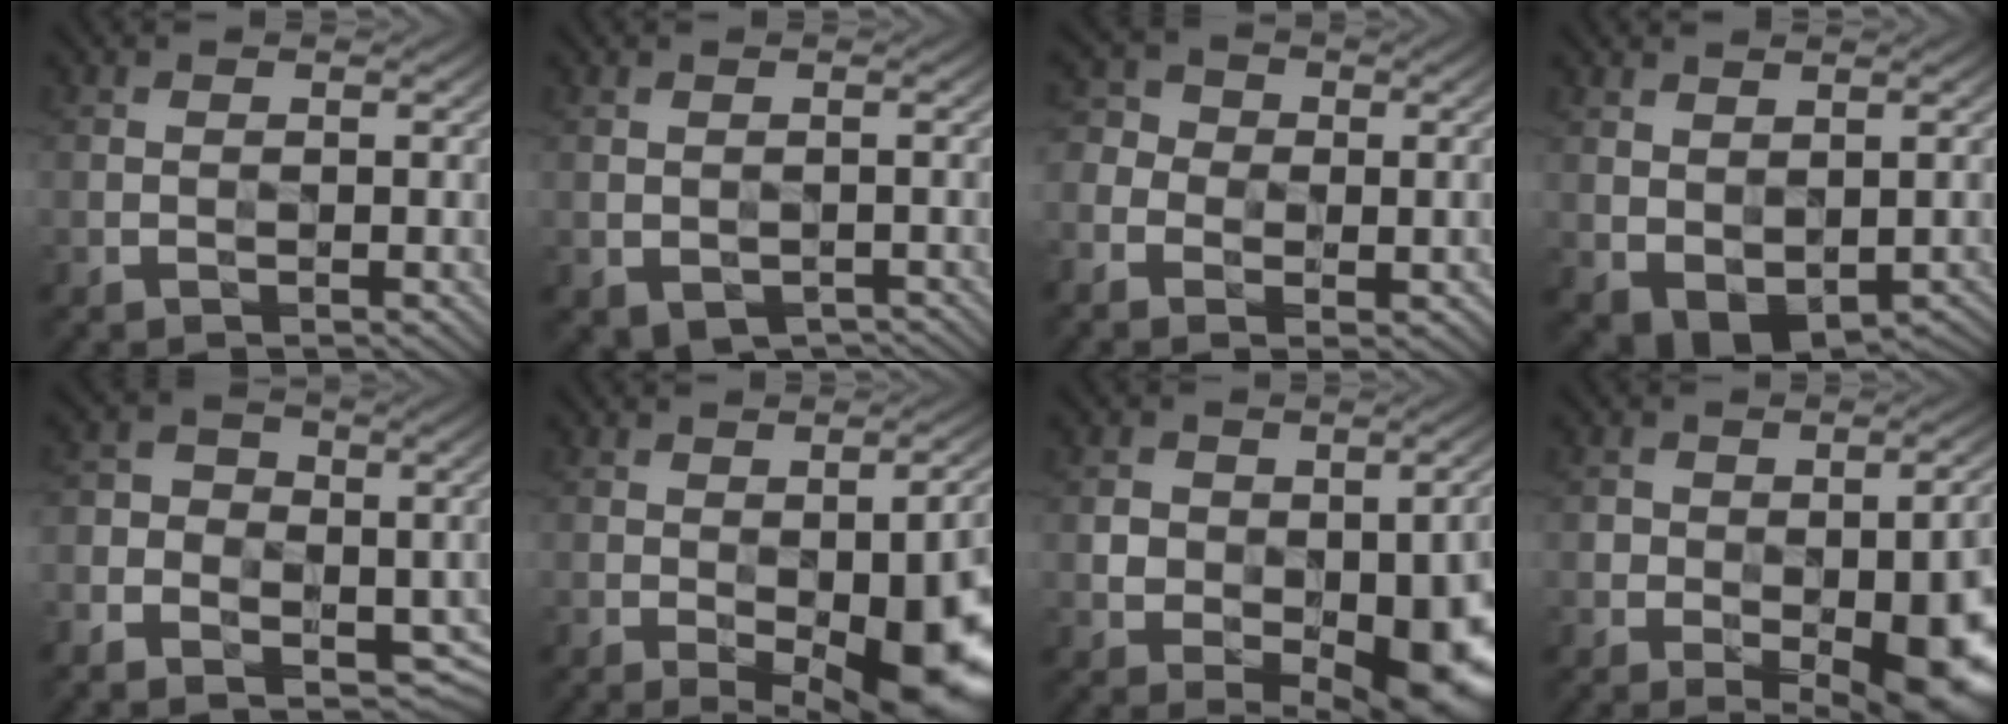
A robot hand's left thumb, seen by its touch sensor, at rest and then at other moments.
{"total": 2.5, "force": [-1.3, 1.6, 1.4], "torque": [-0.025, -0.013, -0.013]}
{"total": 6.4, "force": [-2.4, 5.5, 2.4], "torque": [-0.062, -0.004, -0.060]}
{"total": 4.7, "force": [-0.1, 3.3, 3.4], "torque": [-0.071, -0.021, 0.012]}
{"total": 8.8, "force": [-4.6, 6.3, 4.0], "torque": [-0.089, -0.018, -0.086]}
{"total": 15.0, "force": [-4.8, 5.9, 13.0], "torque": [-0.164, -0.020, -0.051]}
{"total": 12.7, "force": [-2.7, 8.2, 9.3], "torque": [-0.128, -0.041, -0.018]}
{"total": 14.6, "force": [-5.2, 7.5, 11.3], "torque": [-0.134, -0.025, -0.057]}